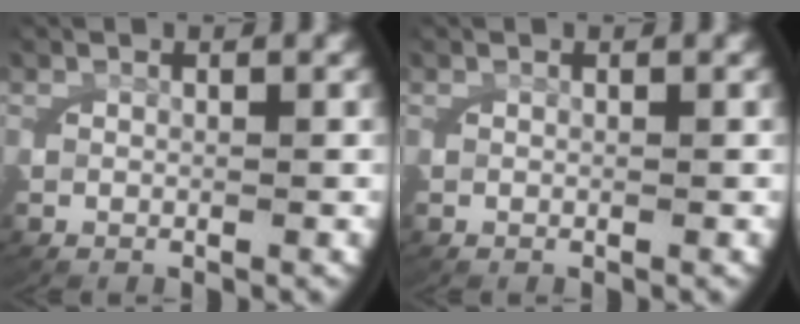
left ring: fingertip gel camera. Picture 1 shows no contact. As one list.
[{"total": 0.0}]